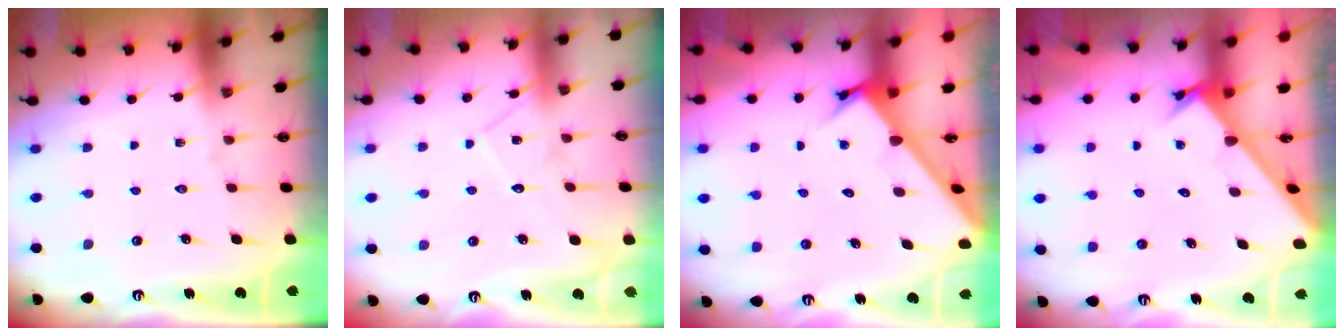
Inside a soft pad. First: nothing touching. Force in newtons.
{"total": 9.1, "press": 9.1, "slide": 0.6}
{"total": 2.8, "press": 2.8, "slide": 0.2}
{"total": 2.5, "press": 2.5, "slide": 0.3}